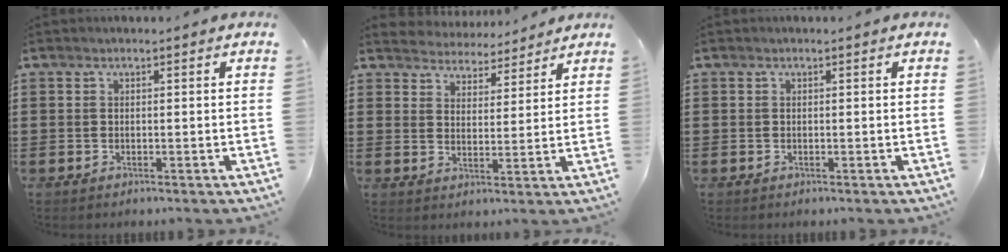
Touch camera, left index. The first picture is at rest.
{"total": 3.9, "force": [3.8, 0.6, -0.5], "torque": [-0.010, -0.022, 0.067]}
{"total": 0.0}